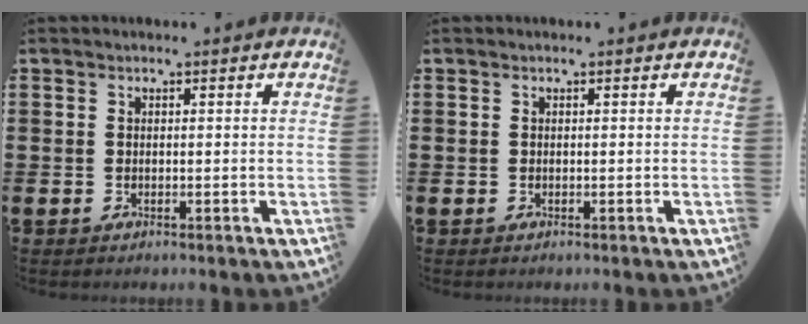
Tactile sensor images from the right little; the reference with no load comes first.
{"total": 0.0}